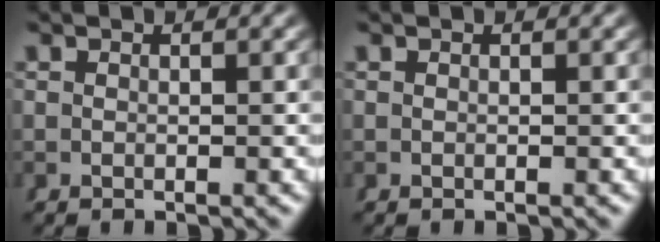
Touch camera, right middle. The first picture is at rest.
{"total": 0.0}